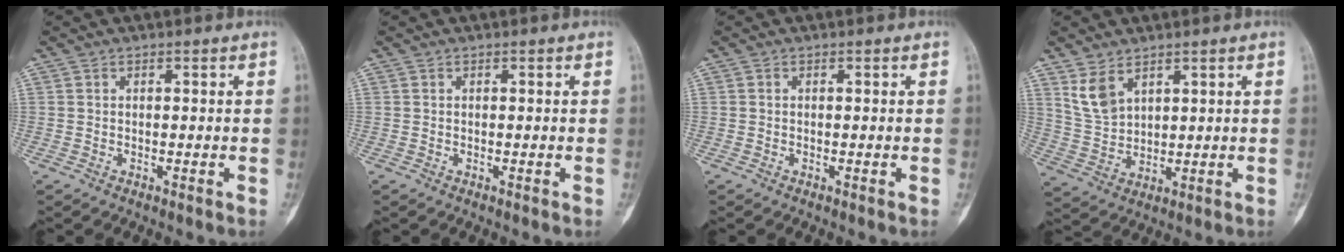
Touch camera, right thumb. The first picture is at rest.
{"total": 0.0}
{"total": 0.0}
{"total": 6.3, "force": [3.9, 3.5, 3.6], "torque": [-0.064, -0.019, 0.092]}